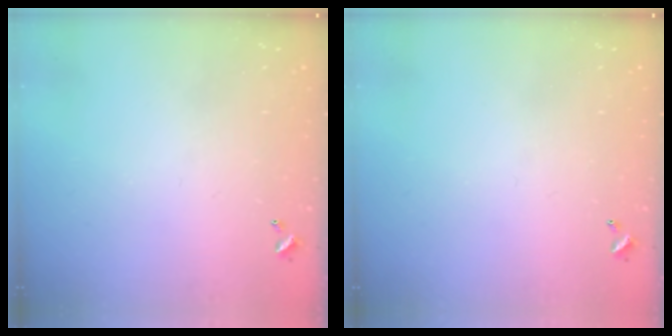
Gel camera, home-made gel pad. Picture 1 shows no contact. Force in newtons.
{"total": 0.0}